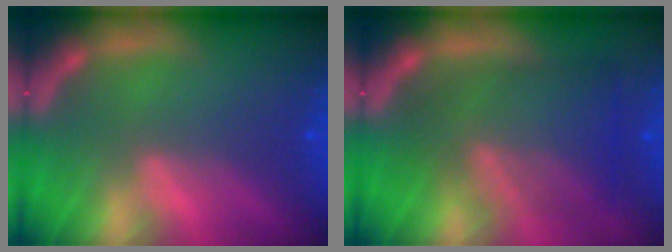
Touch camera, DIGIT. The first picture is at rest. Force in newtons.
{"total": 8.1}